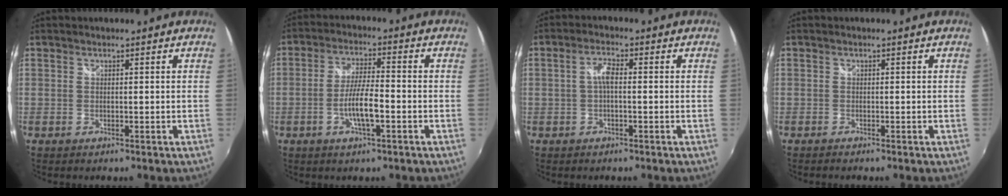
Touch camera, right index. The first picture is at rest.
{"total": 7.1, "force": [-2.5, 1.3, 6.5], "torque": [-0.128, -0.001, -0.046]}
{"total": 2.9, "force": [-0.3, 1.0, 2.7], "torque": [-0.054, 0.009, -0.006]}
{"total": 0.8, "force": [-0.7, 0.3, 0.2], "torque": [-0.007, -0.004, -0.015]}